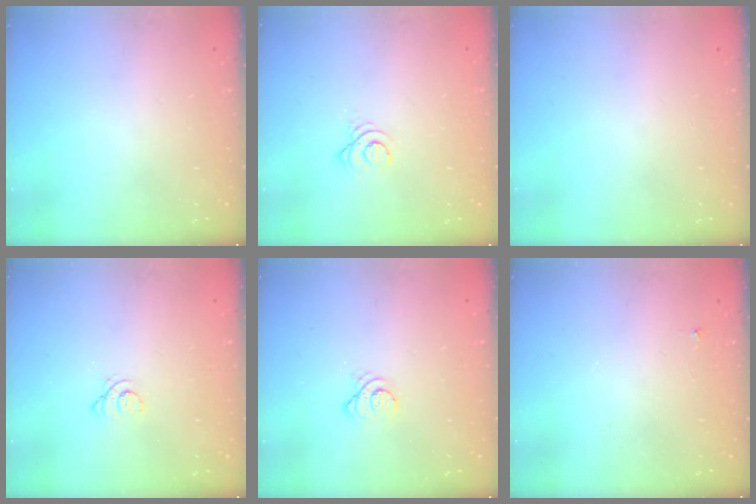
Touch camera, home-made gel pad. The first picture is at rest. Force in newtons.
{"total": 2.7, "press": 2.7, "slide": 0.3}
{"total": 0.0}
{"total": 1.4, "press": 1.4, "slide": 0.2}
{"total": 3.4, "press": 3.3, "slide": 0.5}
{"total": 2.6, "press": 2.5, "slide": 0.4}